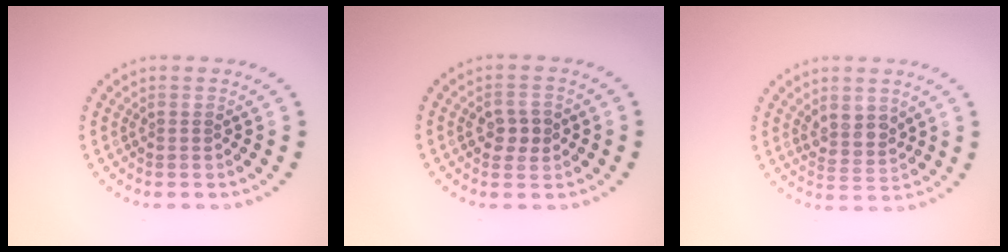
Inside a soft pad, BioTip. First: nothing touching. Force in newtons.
{"total": 2.5, "press": 2.5, "slide": 0.1}
{"total": 2.4, "press": 2.1, "slide": 1.2}